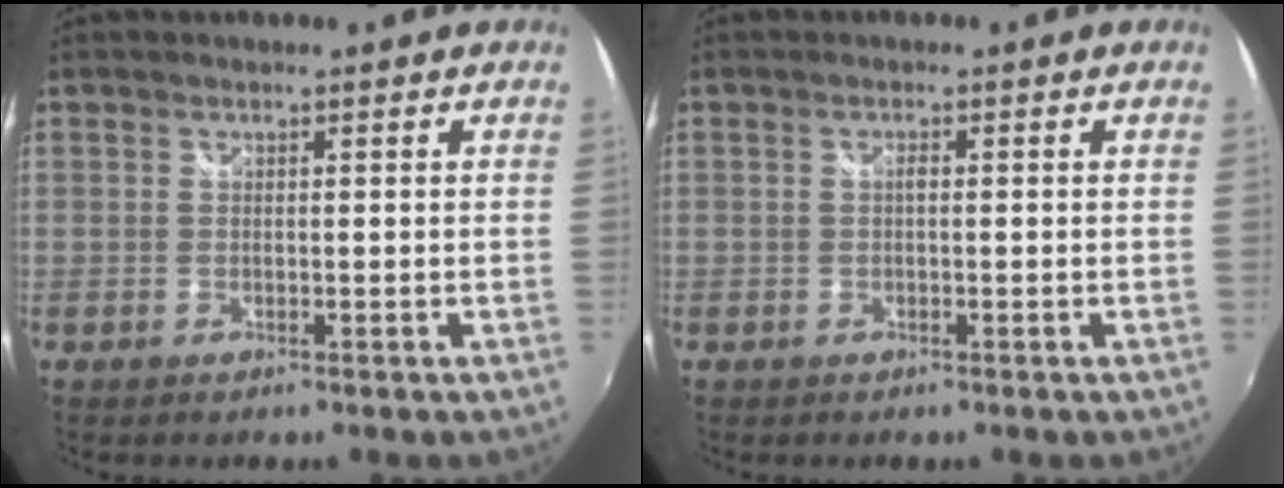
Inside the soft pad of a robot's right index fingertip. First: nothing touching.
{"total": 0.8, "force": [-0.1, 0.3, 0.7], "torque": [-0.013, 0.003, -0.004]}